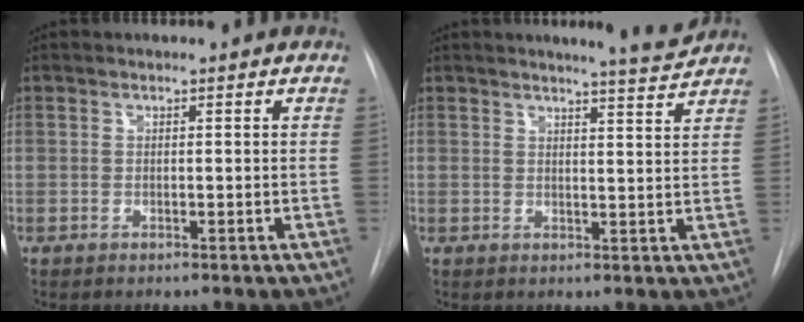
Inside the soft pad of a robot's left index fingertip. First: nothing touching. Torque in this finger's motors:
{"motor_torque": [0.11, -0.23, -0.09, -0.04]}